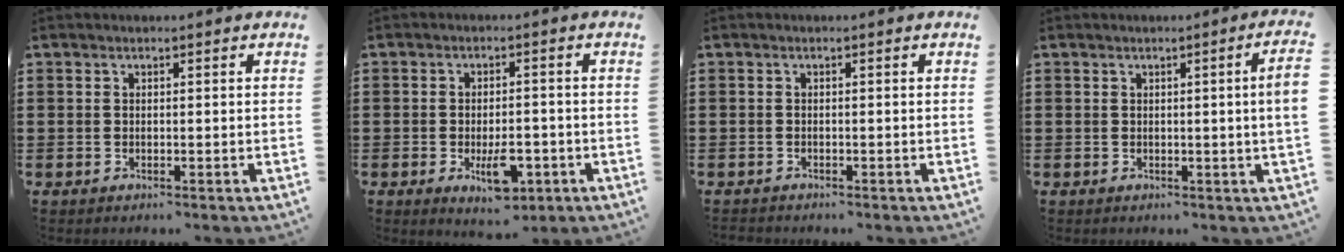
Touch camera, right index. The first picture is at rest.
{"total": 6.4, "force": [-2.3, 2.9, 5.2], "torque": [-0.080, 0.000, -0.038]}
{"total": 0.7, "force": [-0.7, 0.1, 0.0], "torque": [-0.001, -0.002, -0.014]}
{"total": 2.3, "force": [0.1, -0.8, 2.2], "torque": [-0.036, -0.009, -0.002]}